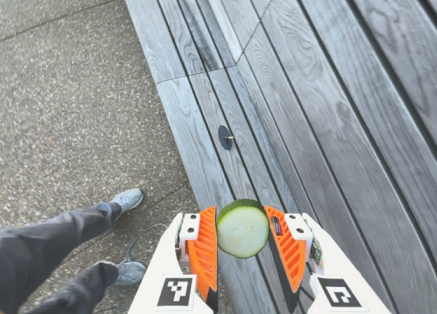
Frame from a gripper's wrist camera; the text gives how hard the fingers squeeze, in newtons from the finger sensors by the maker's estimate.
{"total": 12.2, "left": 12.8, "right": 11.5}